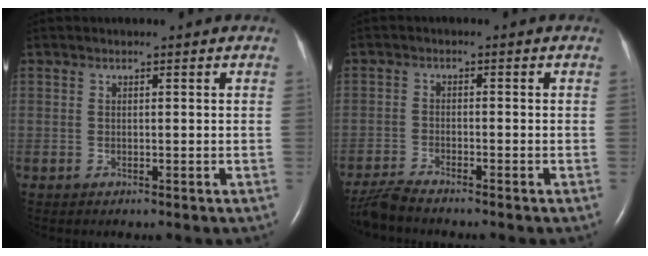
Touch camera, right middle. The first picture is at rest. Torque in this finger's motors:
{"motor_torque": [0.06, -0.27, 0.01, 0.00]}